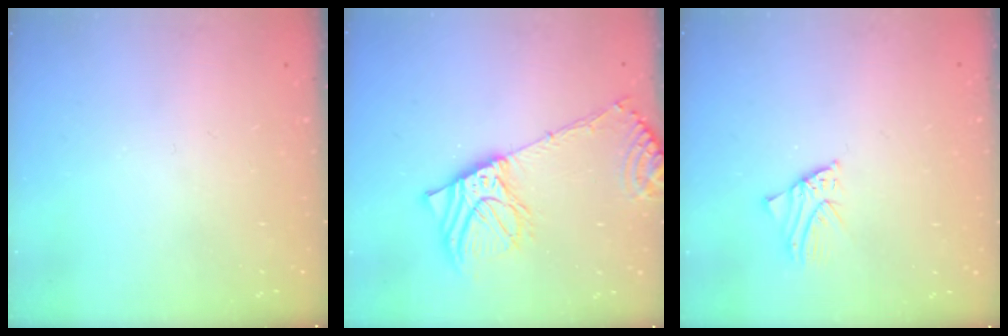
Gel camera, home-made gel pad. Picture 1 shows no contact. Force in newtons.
{"total": 16.3, "press": 15.9, "slide": 3.7}
{"total": 1.5, "press": 1.5, "slide": 0.1}